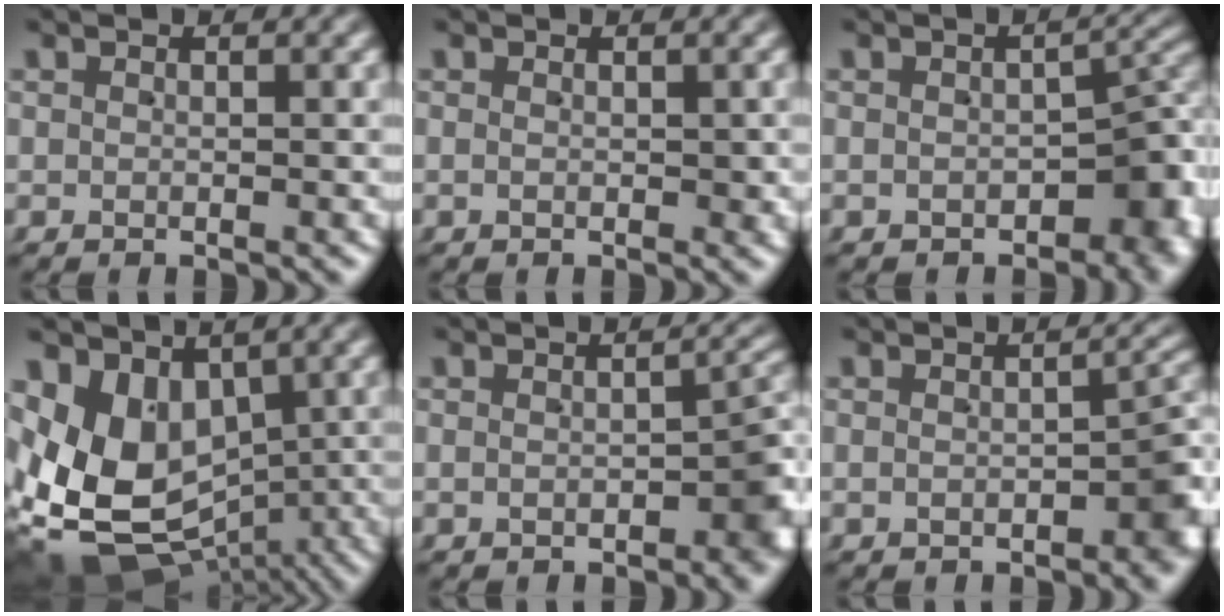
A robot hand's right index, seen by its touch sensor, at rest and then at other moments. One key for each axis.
{"total": 0.6, "fx": -0.1, "fy": 0.3, "fz": 0.5, "tx": -0.010, "ty": -0.005, "tz": 0.001}
{"total": 5.6, "fx": -2.6, "fy": 3.0, "fz": 3.9, "tx": -0.035, "ty": -0.005, "tz": -0.034}
{"total": 16.8, "fx": -5.2, "fy": 12.7, "fz": 9.7, "tx": -0.231, "ty": -0.075, "tz": -0.056}
{"total": 3.7, "fx": -1.3, "fy": 1.6, "fz": 3.0, "tx": -0.029, "ty": -0.005, "tz": -0.020}
{"total": 3.6, "fx": -1.3, "fy": 1.4, "fz": 3.0, "tx": -0.031, "ty": -0.002, "tz": -0.021}